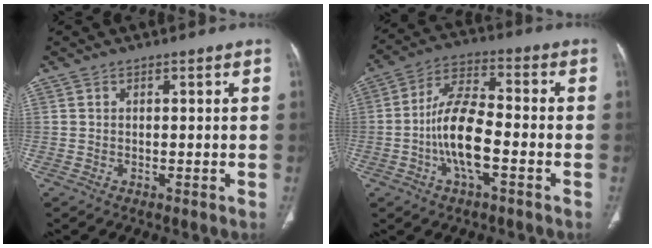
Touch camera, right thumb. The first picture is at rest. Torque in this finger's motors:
{"motor_torque": [2.82, 2.19, 1.02, -0.82, 0.37]}